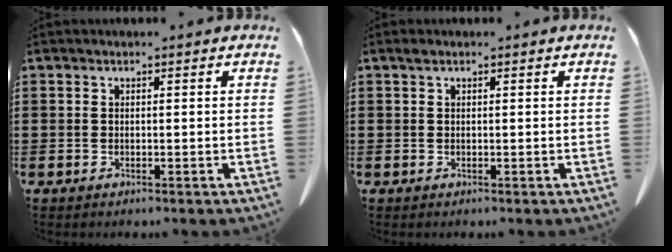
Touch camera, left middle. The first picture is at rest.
{"total": 0.6, "force": [0.3, 0.3, 0.3], "torque": [-0.009, 0.001, 0.007]}